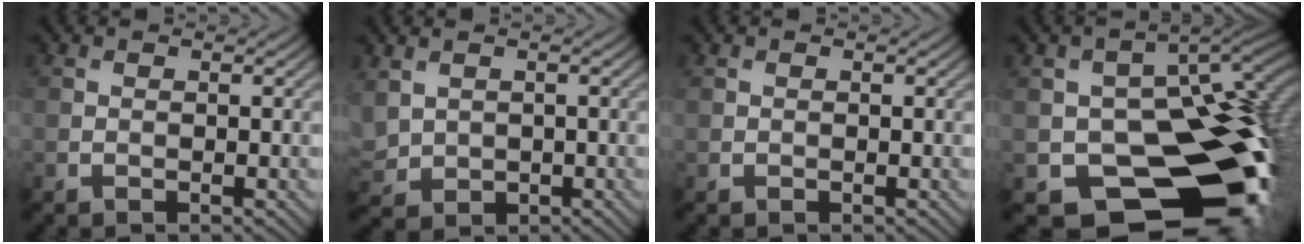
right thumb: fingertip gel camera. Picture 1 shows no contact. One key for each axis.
{"total": 3.6, "fx": 0.6, "fy": 2.9, "fz": 2.1, "tx": -0.068, "ty": -0.009, "tz": 0.014}
{"total": 0.0}
{"total": 18.9, "fx": -5.9, "fy": 12.2, "fz": 13.1, "tx": -0.183, "ty": -0.038, "tz": -0.083}